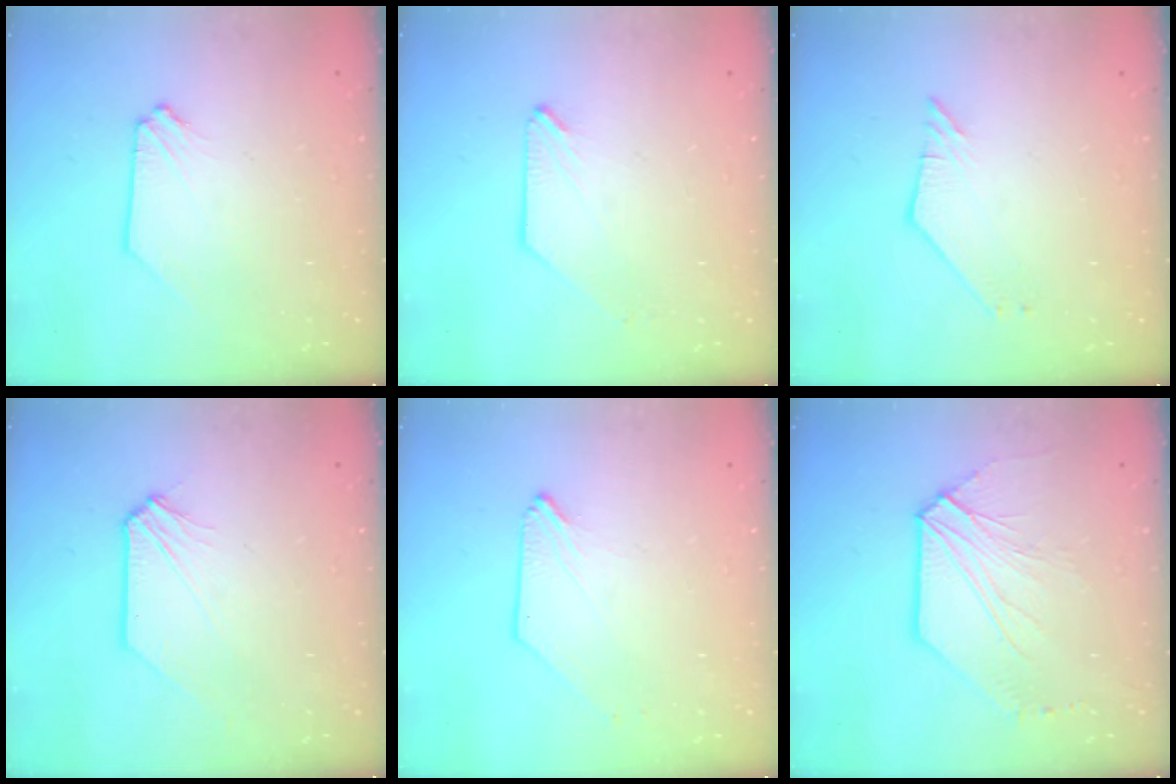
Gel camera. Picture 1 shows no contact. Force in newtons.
{"total": 0.7, "press": 0.7, "slide": 0.1}
{"total": 2.4, "press": 2.4, "slide": 0.1}
{"total": 1.0, "press": 1.0, "slide": 0.1}
{"total": 0.0}
{"total": 6.6, "press": 6.5, "slide": 0.8}